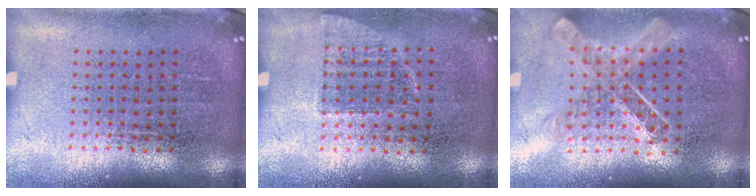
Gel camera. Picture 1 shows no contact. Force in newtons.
{"total": 0.7, "press": 0.7, "slide": 0.2}
{"total": 1.0, "press": 1.0, "slide": 0.1}